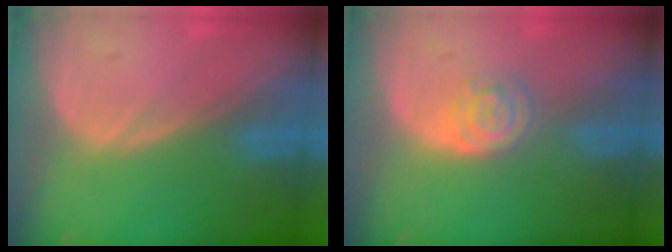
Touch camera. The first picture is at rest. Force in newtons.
{"total": 3.7, "press": 3.6, "slide": 1.0}